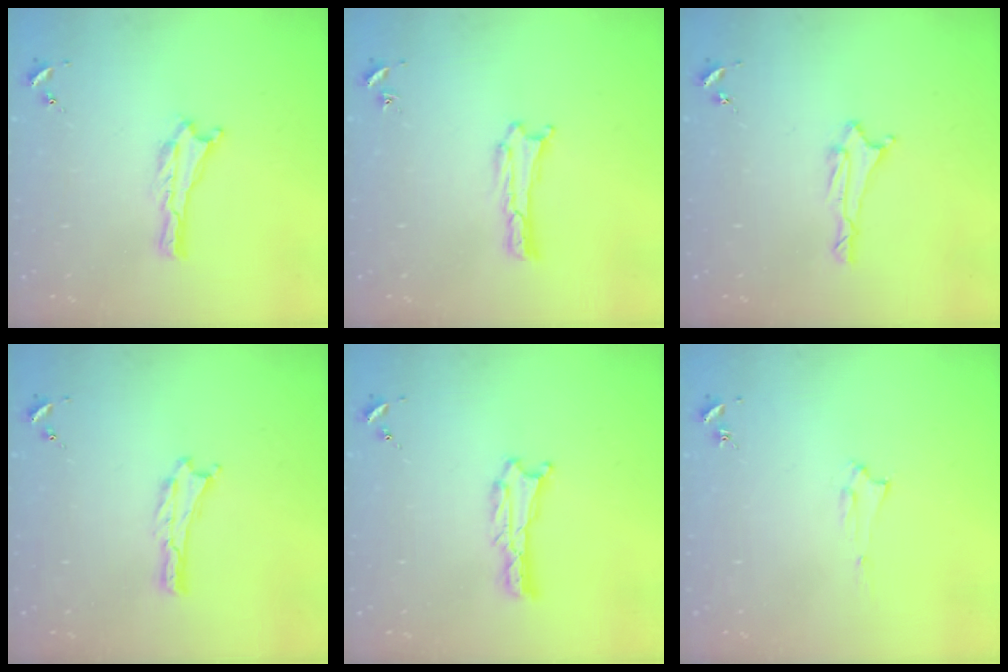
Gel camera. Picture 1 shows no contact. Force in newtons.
{"total": 0.0}
{"total": 1.7, "press": 1.6, "slide": 0.5}
{"total": 0.0}
{"total": 0.6, "press": 0.6, "slide": 0.1}
{"total": 1.5, "press": 1.5, "slide": 0.2}